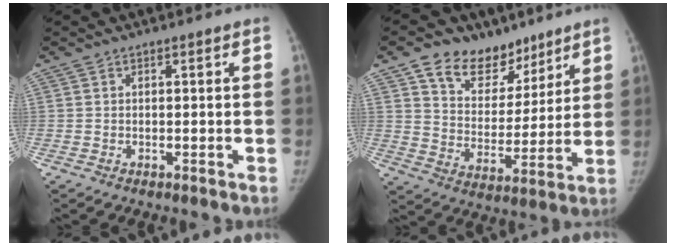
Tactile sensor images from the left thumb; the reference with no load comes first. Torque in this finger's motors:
{"motor_torque": [-0.08, 0.12, 0.39, -0.39, 0.04]}